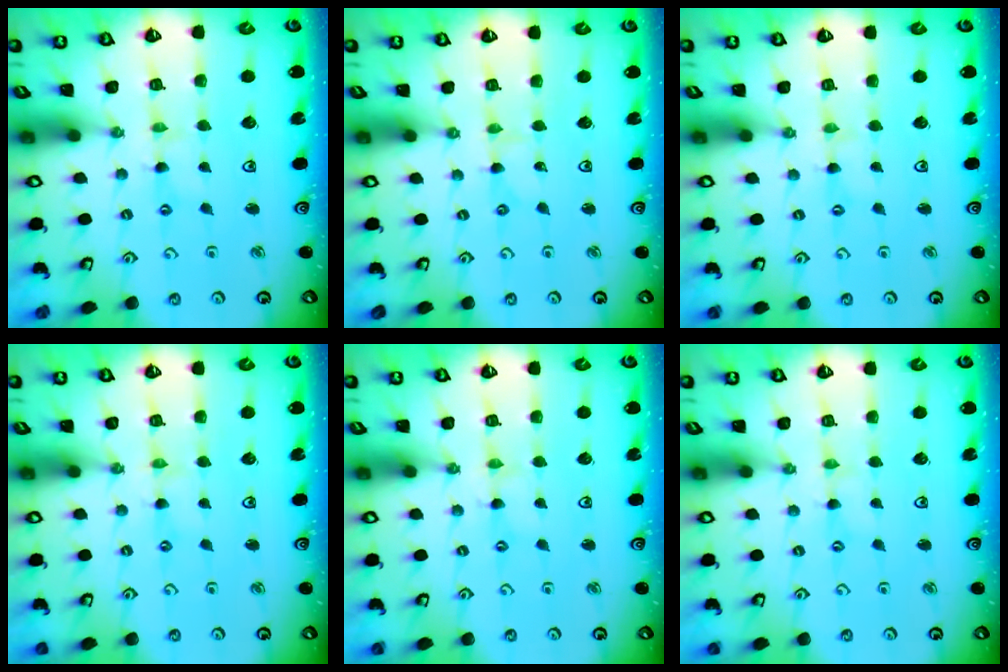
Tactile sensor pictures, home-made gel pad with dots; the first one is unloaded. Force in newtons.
{"total": 0.0}
{"total": 0.0}
{"total": 0.0}
{"total": 0.6, "press": 0.6, "slide": 0.1}
{"total": 0.0}